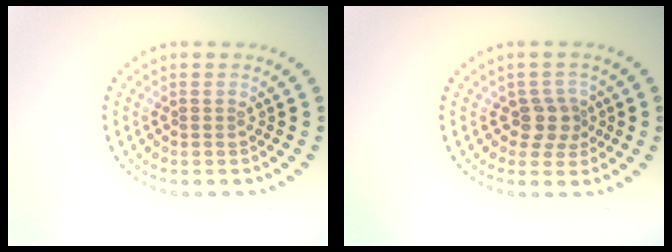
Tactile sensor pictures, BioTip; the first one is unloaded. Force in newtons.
{"total": 2.5, "press": 1.9, "slide": 1.6}